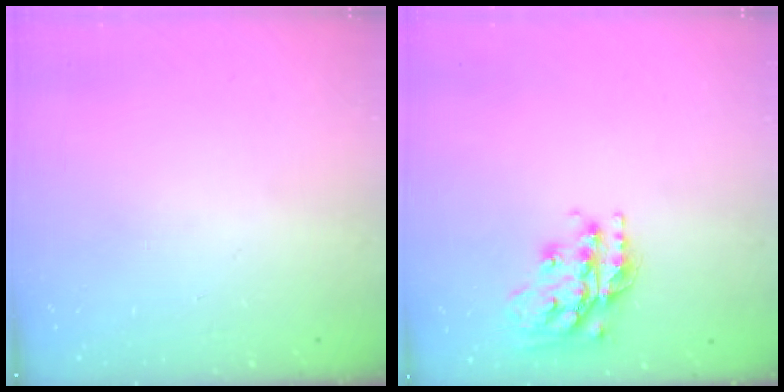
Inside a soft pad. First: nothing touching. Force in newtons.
{"total": 17.6, "press": 17.5, "slide": 1.3}